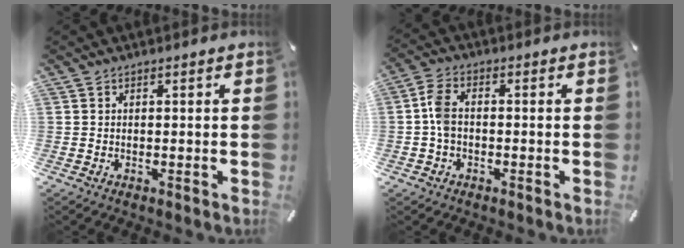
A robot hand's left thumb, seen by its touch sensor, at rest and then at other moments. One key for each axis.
{"total": 5.1, "fx": -0.5, "fy": 3.1, "fz": 4.0, "tx": -0.084, "ty": 0.005, "tz": -0.011}